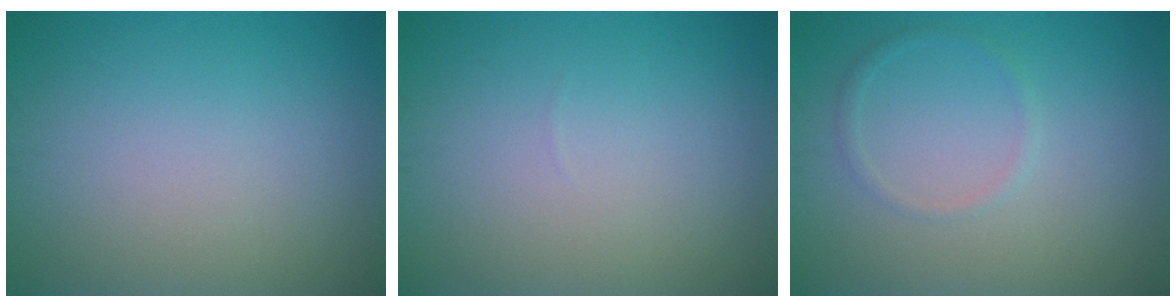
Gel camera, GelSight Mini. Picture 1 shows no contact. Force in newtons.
{"total": 0.0}
{"total": 1.0, "press": 1.0, "slide": 0.1}